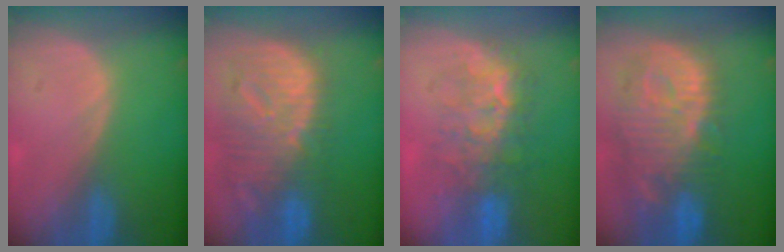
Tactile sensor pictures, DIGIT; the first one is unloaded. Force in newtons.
{"total": 12.6, "press": 10.8, "slide": 6.4}
{"total": 8.0, "press": 7.8, "slide": 1.5}
{"total": 13.6, "press": 11.8, "slide": 6.6}